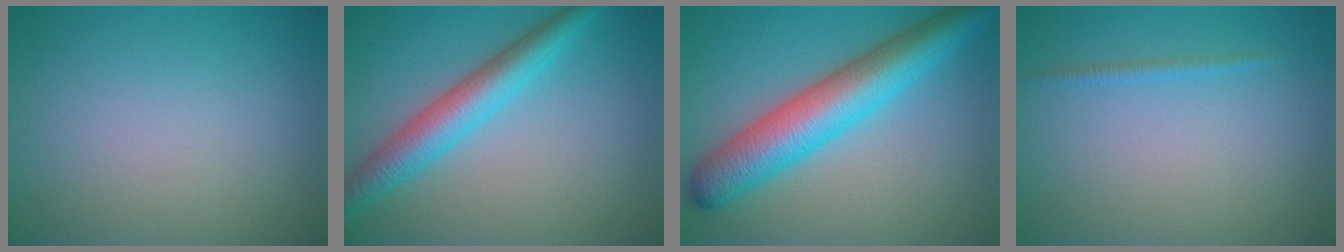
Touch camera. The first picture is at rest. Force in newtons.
{"total": 5.1, "press": 5.1, "slide": 0.1}
{"total": 8.1, "press": 8.1, "slide": 0.1}
{"total": 0.8, "press": 0.8, "slide": 0.1}